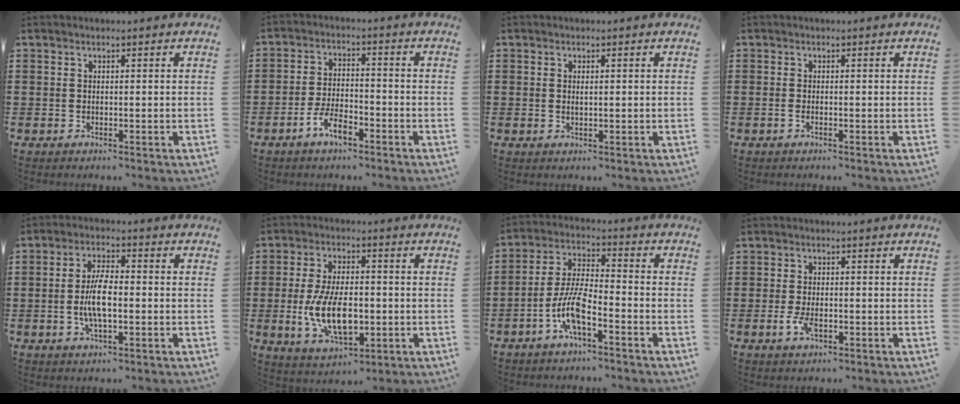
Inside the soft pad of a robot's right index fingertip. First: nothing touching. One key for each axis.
{"total": 5.1, "fx": -3.2, "fy": 1.9, "fz": 3.5, "tx": -0.078, "ty": 0.005, "tz": -0.066}
{"total": 1.1, "fx": 0.1, "fy": 0.3, "fz": 1.1, "tx": -0.022, "ty": -0.001, "tz": 0.002}
{"total": 0.8, "fx": -0.4, "fy": 0.1, "fz": 0.6, "tx": -0.012, "ty": -0.004, "tz": -0.007}
{"total": 6.6, "fx": -0.8, "fy": 2.4, "fz": 6.1, "tx": -0.134, "ty": -0.002, "tz": -0.022}
{"total": 10.6, "fx": -1.9, "fy": 5.4, "fz": 9.0, "tx": -0.186, "ty": -0.008, "tz": -0.035}
{"total": 8.0, "fx": -4.2, "fy": 1.9, "fz": 6.6, "tx": -0.155, "ty": -0.009, "tz": -0.083}
{"total": 3.4, "fx": -1.0, "fy": 1.3, "fz": 2.9, "tx": -0.067, "ty": -0.008, "tz": -0.019}